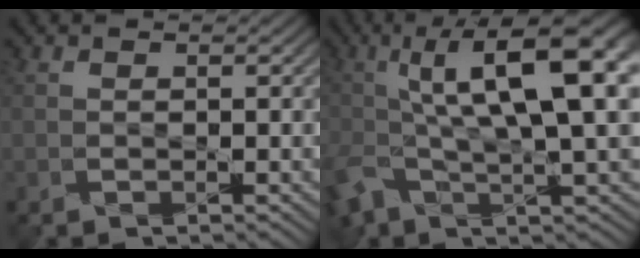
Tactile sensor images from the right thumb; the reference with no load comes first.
{"total": 13.6, "force": [2.1, 4.9, 12.4], "torque": [-0.235, 0.001, 0.035]}